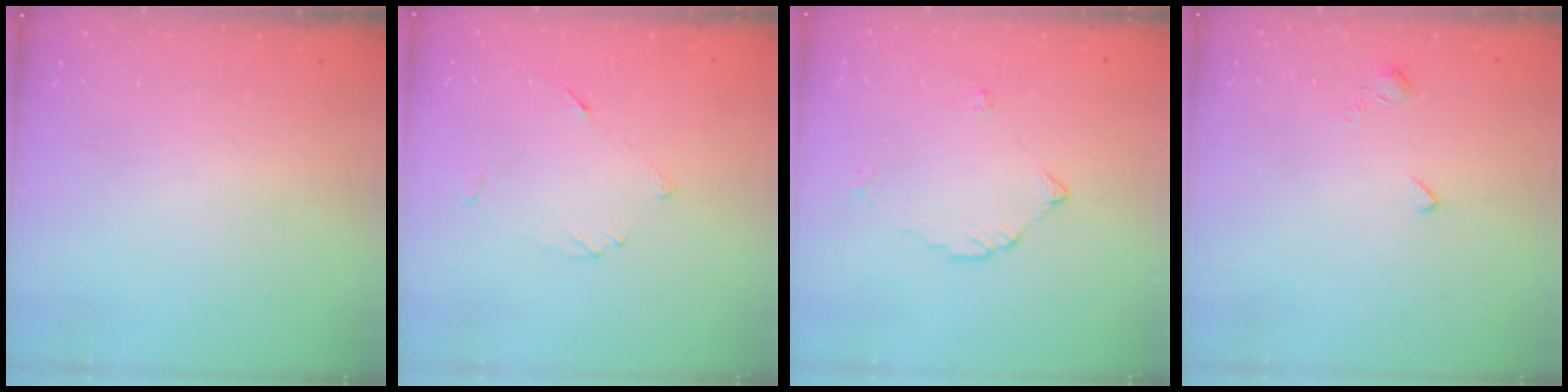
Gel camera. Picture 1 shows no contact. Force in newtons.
{"total": 4.0, "press": 3.9, "slide": 0.6}
{"total": 3.3, "press": 3.3, "slide": 0.4}
{"total": 2.0, "press": 2.0, "slide": 0.5}